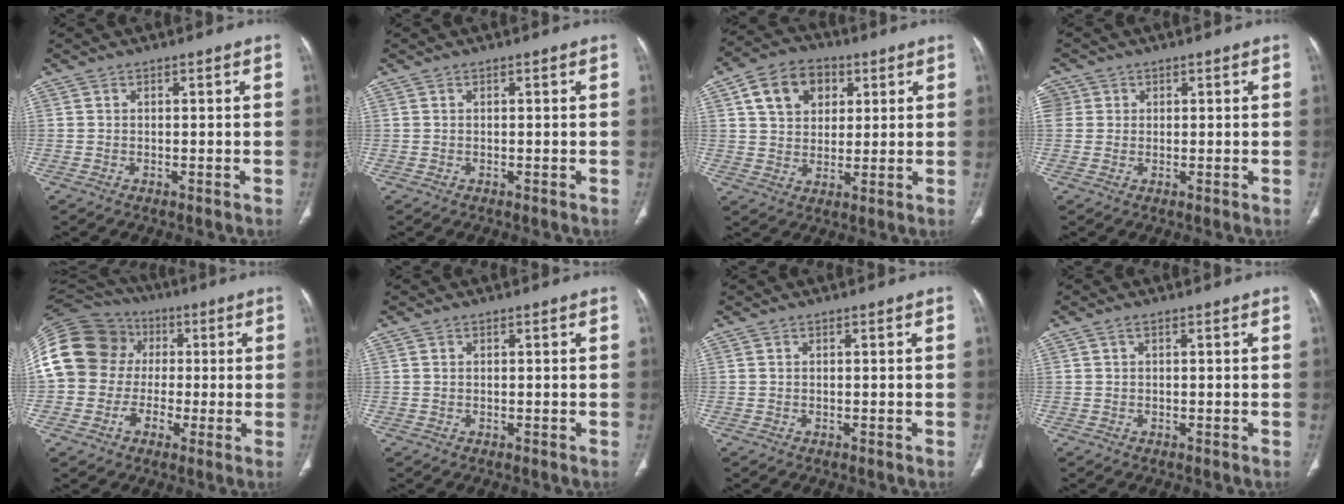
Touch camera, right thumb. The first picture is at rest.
{"total": 0.0}
{"total": 11.2, "force": [4.1, 8.5, 6.0], "torque": [-0.071, -0.002, 0.067]}
{"total": 4.7, "force": [1.1, 4.4, 1.1], "torque": [-0.016, 0.011, 0.024]}
{"total": 21.4, "force": [0.7, 19.2, 9.5], "torque": [-0.204, 0.058, 0.018]}
{"total": 0.0}
{"total": 0.0}
{"total": 0.6, "force": [0.2, 0.4, 0.4], "torque": [-0.010, 0.002, 0.002]}